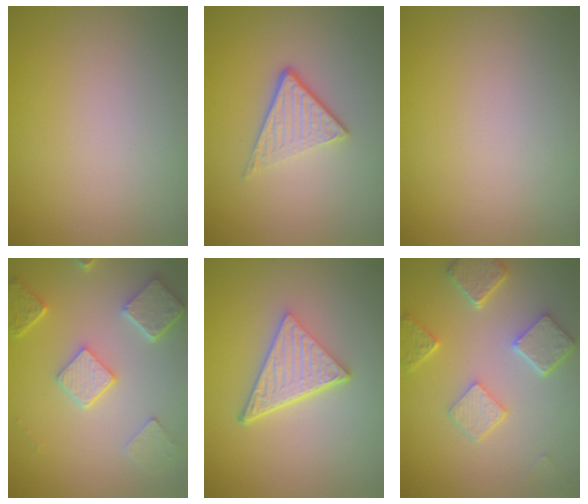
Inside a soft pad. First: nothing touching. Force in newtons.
{"total": 3.5, "press": 2.5, "slide": 2.5}
{"total": 0.0}
{"total": 4.9, "press": 3.8, "slide": 3.2}
{"total": 5.1, "press": 3.6, "slide": 3.7}
{"total": 5.0, "press": 4.0, "slide": 3.0}